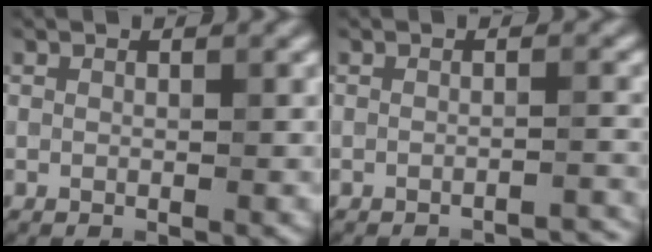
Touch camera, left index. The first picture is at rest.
{"total": 2.7, "force": [-2.5, 0.3, 0.8], "torque": [0.006, 0.006, -0.033]}